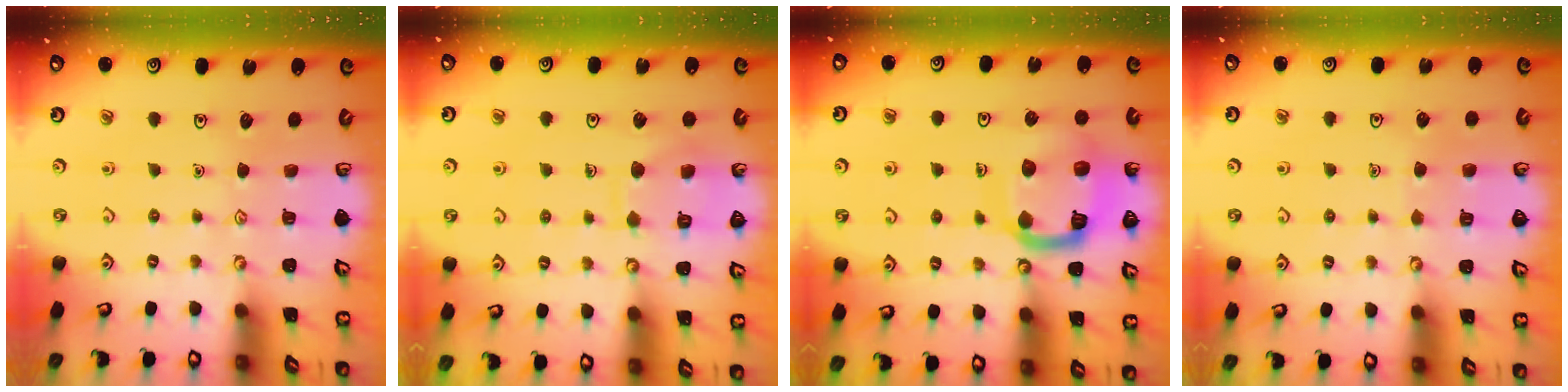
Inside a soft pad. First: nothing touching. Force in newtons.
{"total": 8.8, "press": 8.8, "slide": 0.5}
{"total": 15.5, "press": 15.5, "slide": 1.2}
{"total": 3.5, "press": 3.5, "slide": 0.2}